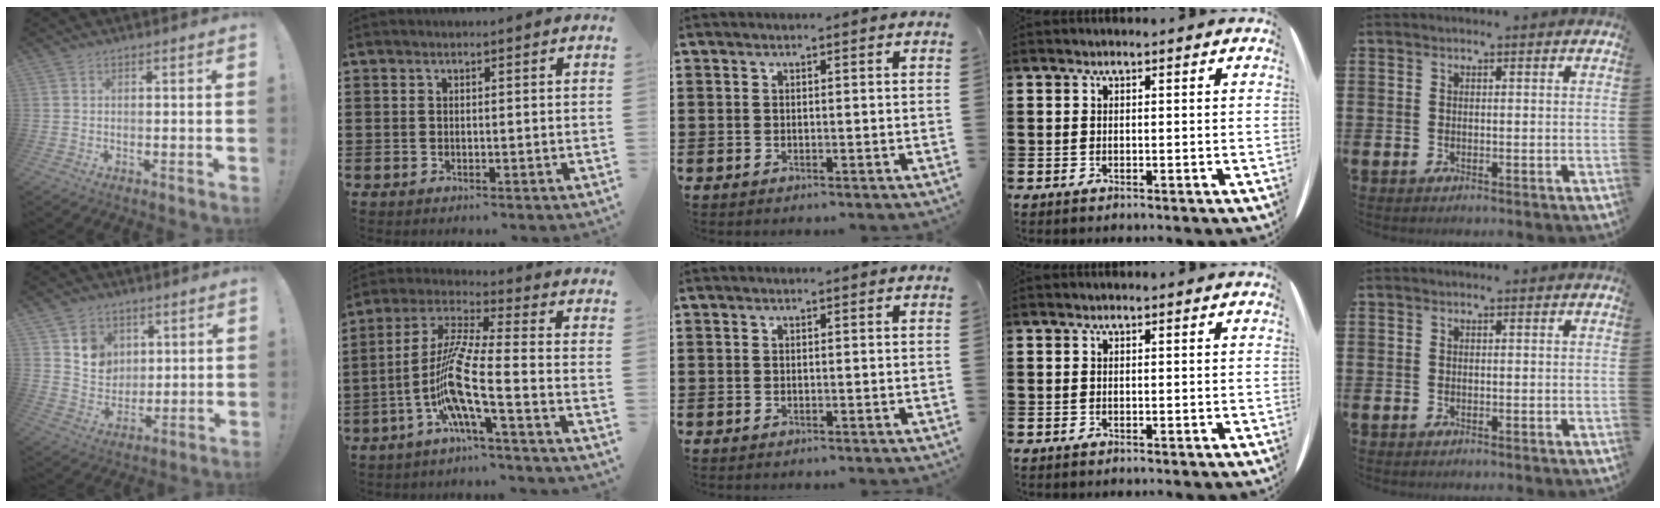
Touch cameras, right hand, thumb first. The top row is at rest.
{"thumb": {"total": 8.7, "force": [4.6, 7.1, 1.7], "torque": [-0.014, -0.037, 0.090]}, "index": {"total": 10.6, "force": [-4.3, 0.9, 9.7], "torque": [-0.224, -0.022, -0.094]}}